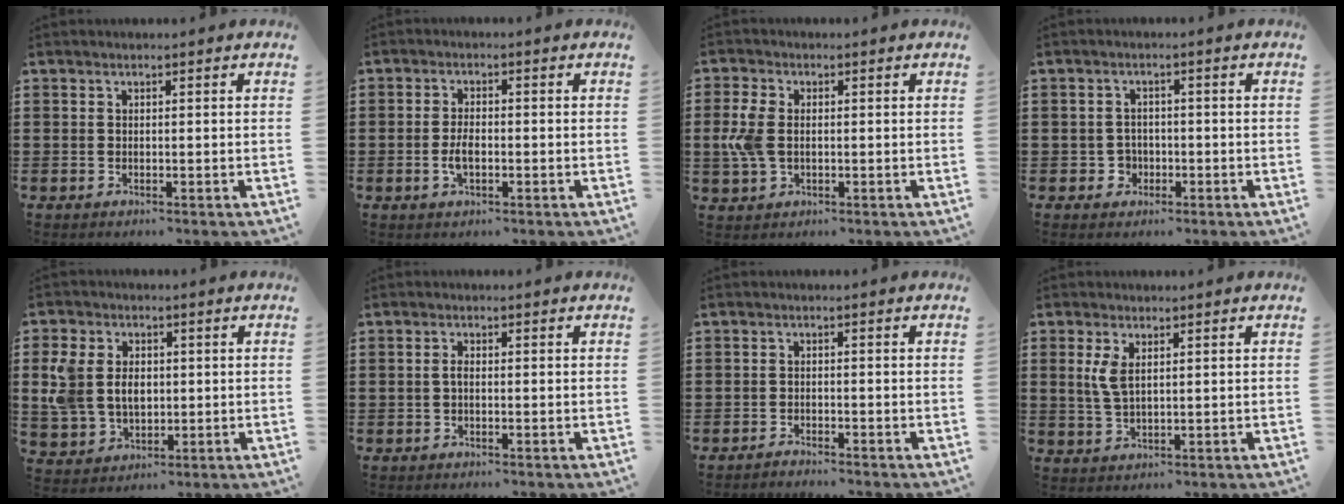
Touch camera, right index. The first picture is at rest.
{"total": 3.0, "force": [-0.7, 1.3, 2.6], "torque": [-0.056, -0.001, -0.014]}
{"total": 4.5, "force": [-0.2, 2.9, 3.5], "torque": [-0.101, -0.003, -0.013]}
{"total": 2.5, "force": [-1.0, 2.2, 0.6], "torque": [-0.019, 0.003, -0.023]}
{"total": 6.6, "force": [0.8, 5.2, 3.9], "torque": [-0.106, 0.012, 0.011]}
{"total": 1.3, "force": [-0.3, 0.4, 1.1], "torque": [-0.030, -0.002, -0.009]}
{"total": 1.2, "force": [-1.2, 0.1, -0.1], "torque": [-0.003, 0.006, -0.026]}
{"total": 3.8, "force": [1.2, 1.7, 3.2], "torque": [-0.069, 0.006, 0.019]}